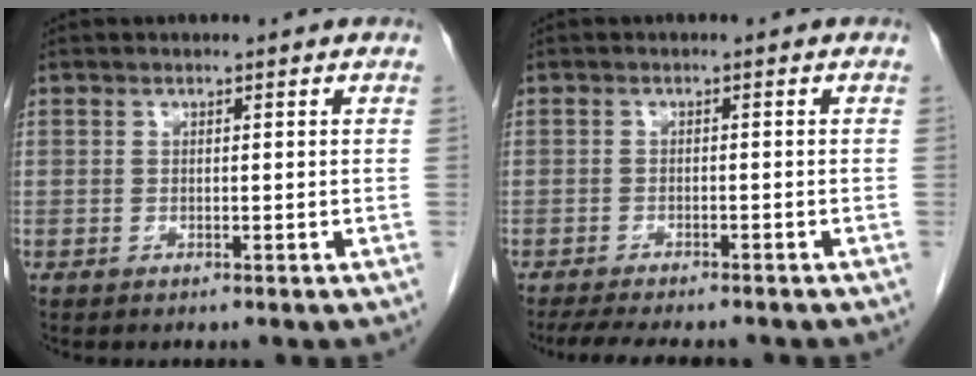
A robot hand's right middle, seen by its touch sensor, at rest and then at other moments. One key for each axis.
{"total": 9.4, "fx": -8.1, "fy": 1.9, "fz": 4.3, "tx": -0.062, "ty": -0.010, "tz": -0.115}